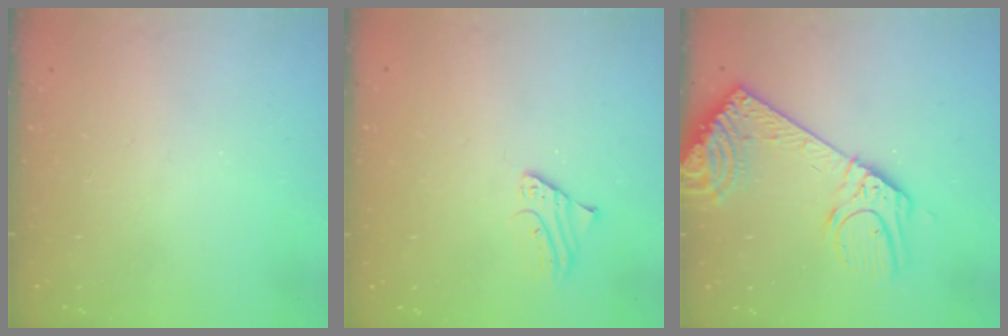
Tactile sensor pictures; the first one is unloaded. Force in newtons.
{"total": 1.8, "press": 1.8, "slide": 0.2}
{"total": 16.5, "press": 16.2, "slide": 3.4}